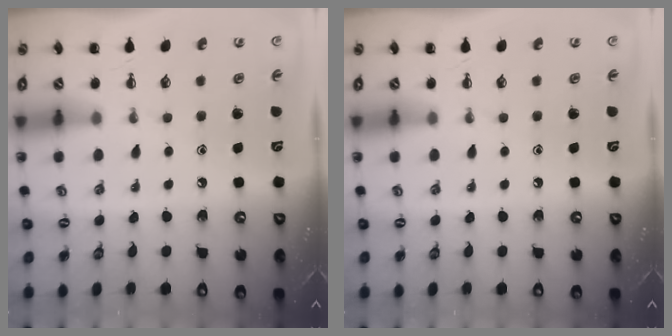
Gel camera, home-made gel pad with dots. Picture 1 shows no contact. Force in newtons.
{"total": 0.0}